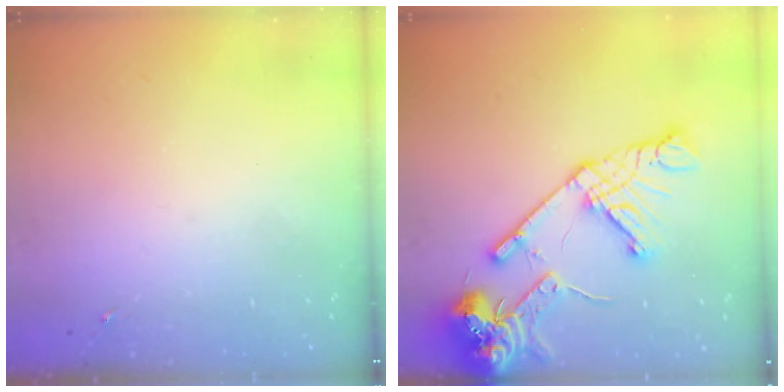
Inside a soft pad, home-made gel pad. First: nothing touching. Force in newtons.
{"total": 20.8, "press": 20.7, "slide": 2.5}